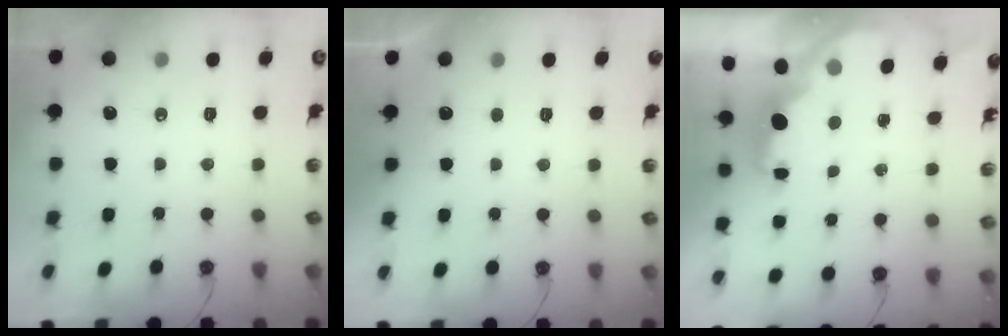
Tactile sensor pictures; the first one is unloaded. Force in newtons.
{"total": 0.0}
{"total": 2.8, "press": 2.6, "slide": 0.9}